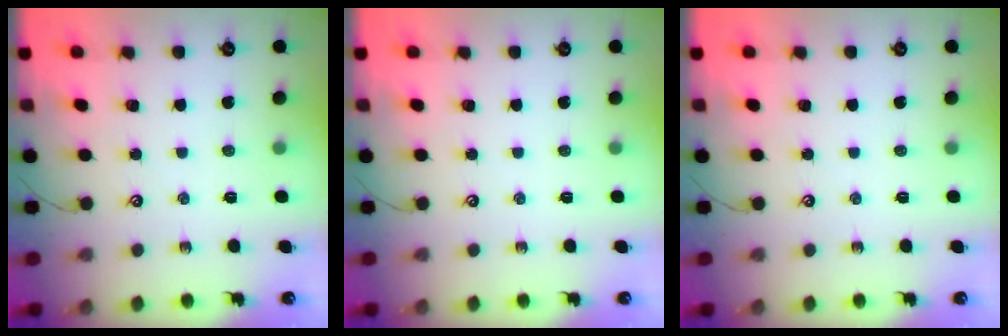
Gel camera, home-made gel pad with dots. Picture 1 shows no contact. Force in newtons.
{"total": 0.0}
{"total": 0.0}